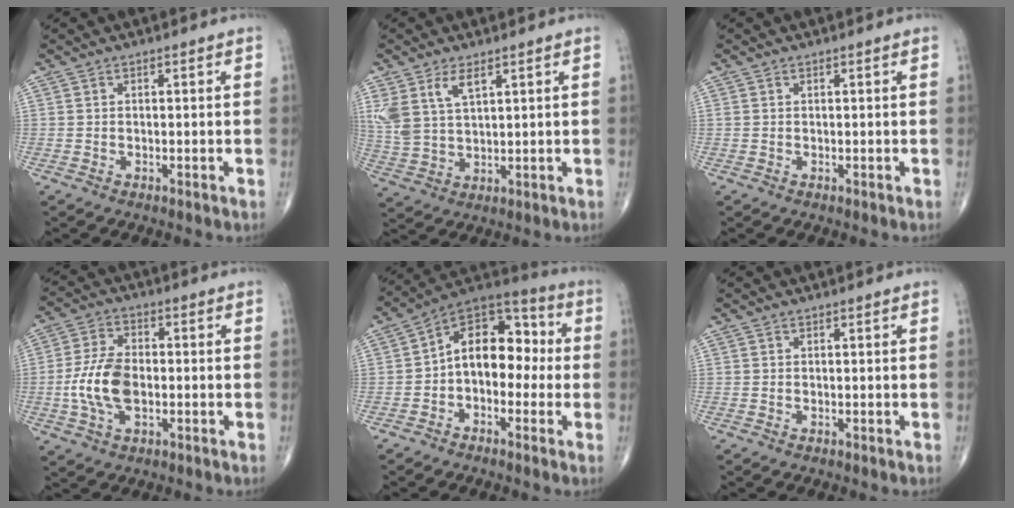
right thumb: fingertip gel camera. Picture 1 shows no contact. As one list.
[{"total": 7.6, "force": [3.9, 3.7, 5.4], "torque": [-0.113, -0.010, 0.086]}, {"total": 0.0}, {"total": 10.2, "force": [-1.5, 5.9, 8.2], "torque": [-0.165, 0.011, -0.032]}, {"total": 13.6, "force": [-0.6, 8.9, 10.2], "torque": [-0.113, 0.048, -0.029]}, {"total": 0.0}]